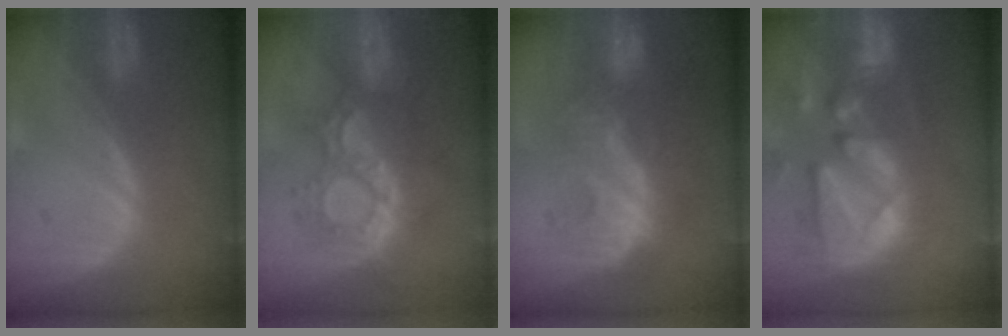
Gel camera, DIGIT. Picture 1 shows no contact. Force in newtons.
{"total": 8.8, "press": 8.8, "slide": 0.9}
{"total": 9.0, "press": 8.8, "slide": 1.7}
{"total": 13.2, "press": 11.3, "slide": 6.9}